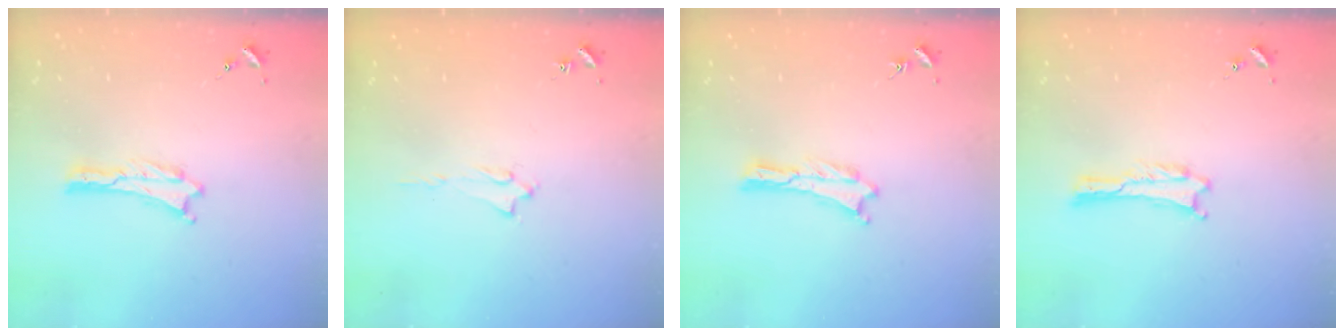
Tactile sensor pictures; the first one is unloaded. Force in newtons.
{"total": 1.6, "press": 1.6, "slide": 0.2}
{"total": 0.0}
{"total": 0.0}